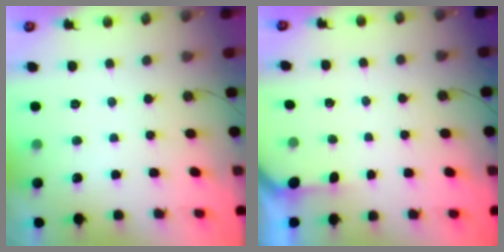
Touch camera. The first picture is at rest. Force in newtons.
{"total": 1.2, "press": 1.2, "slide": 0.1}